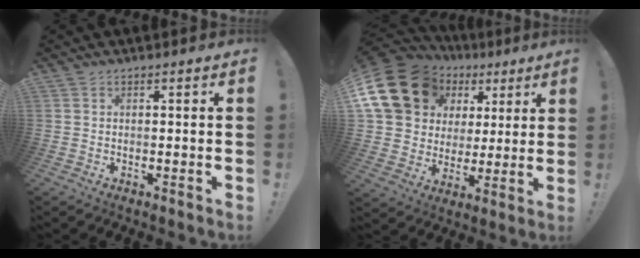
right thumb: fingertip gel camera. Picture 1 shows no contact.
{"total": 20.5, "force": [8.6, 15.9, 9.8], "torque": [-0.164, -0.039, 0.187]}